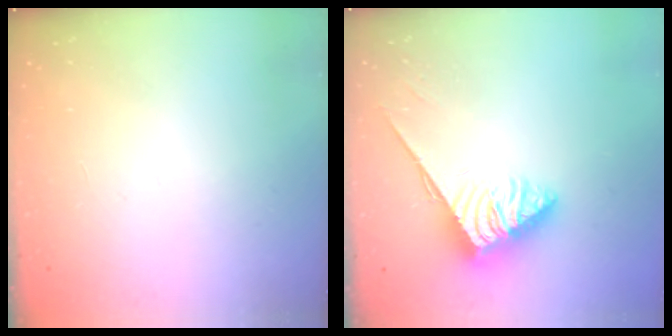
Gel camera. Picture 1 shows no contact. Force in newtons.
{"total": 3.6, "press": 3.6, "slide": 0.6}